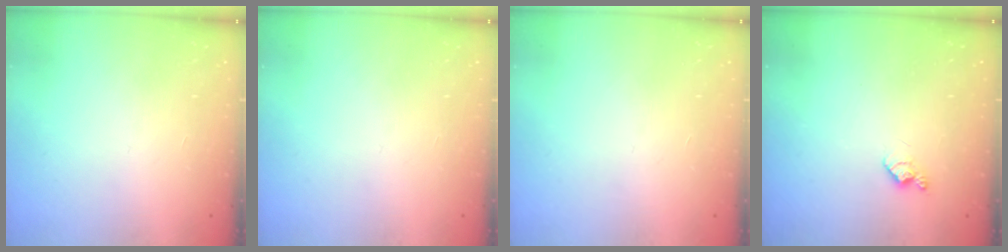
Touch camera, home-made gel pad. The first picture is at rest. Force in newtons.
{"total": 0.0}
{"total": 0.0}
{"total": 4.6, "press": 4.6, "slide": 0.7}